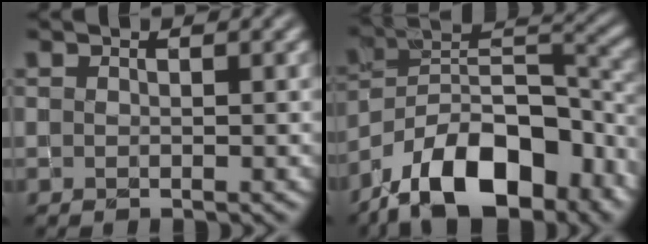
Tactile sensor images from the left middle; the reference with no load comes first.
{"total": 14.4, "force": [-9.8, 6.6, 8.2], "torque": [-0.141, 0.016, -0.176]}